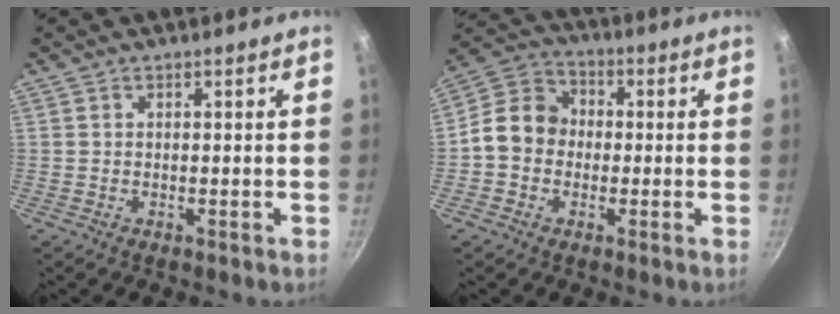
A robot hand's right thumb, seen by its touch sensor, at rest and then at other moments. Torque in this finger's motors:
{"motor_torque": [1.27, 1.56, 0.36, -0.60, 0.07]}